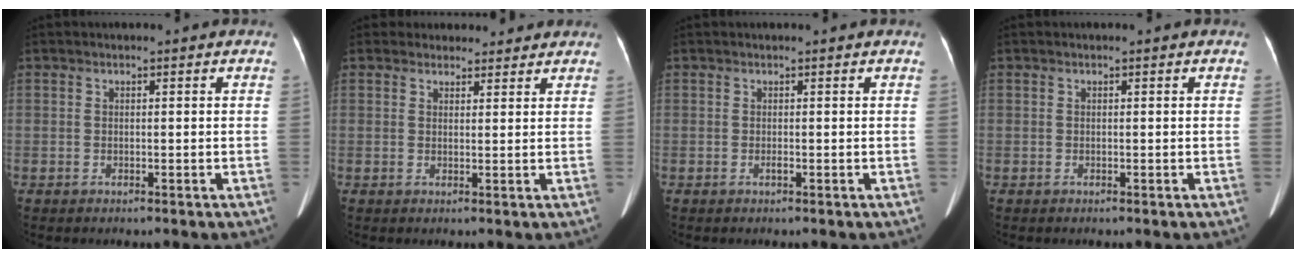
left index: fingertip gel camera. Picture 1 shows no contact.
{"total": 4.7, "force": [4.3, 2.0, -0.1], "torque": [0.017, 0.000, 0.046]}
{"total": 0.9, "force": [0.4, 0.0, 0.8], "torque": [-0.012, 0.009, 0.007]}
{"total": 0.0}